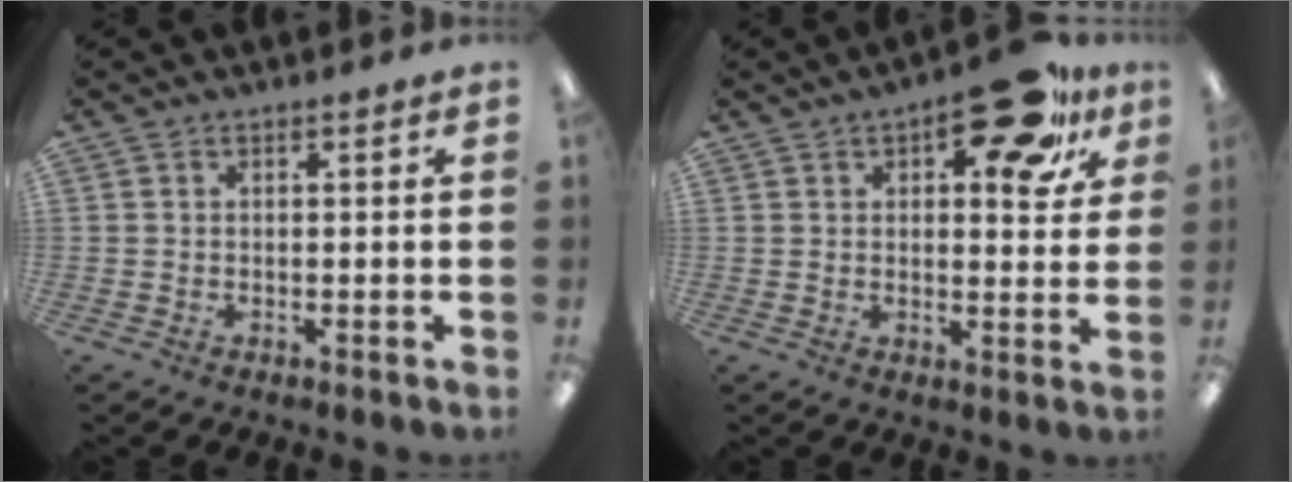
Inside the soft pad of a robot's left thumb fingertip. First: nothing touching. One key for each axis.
{"total": 17.4, "fx": 9.3, "fy": 8.0, "fz": 12.3, "tx": -0.143, "ty": -0.043, "tz": 0.145}